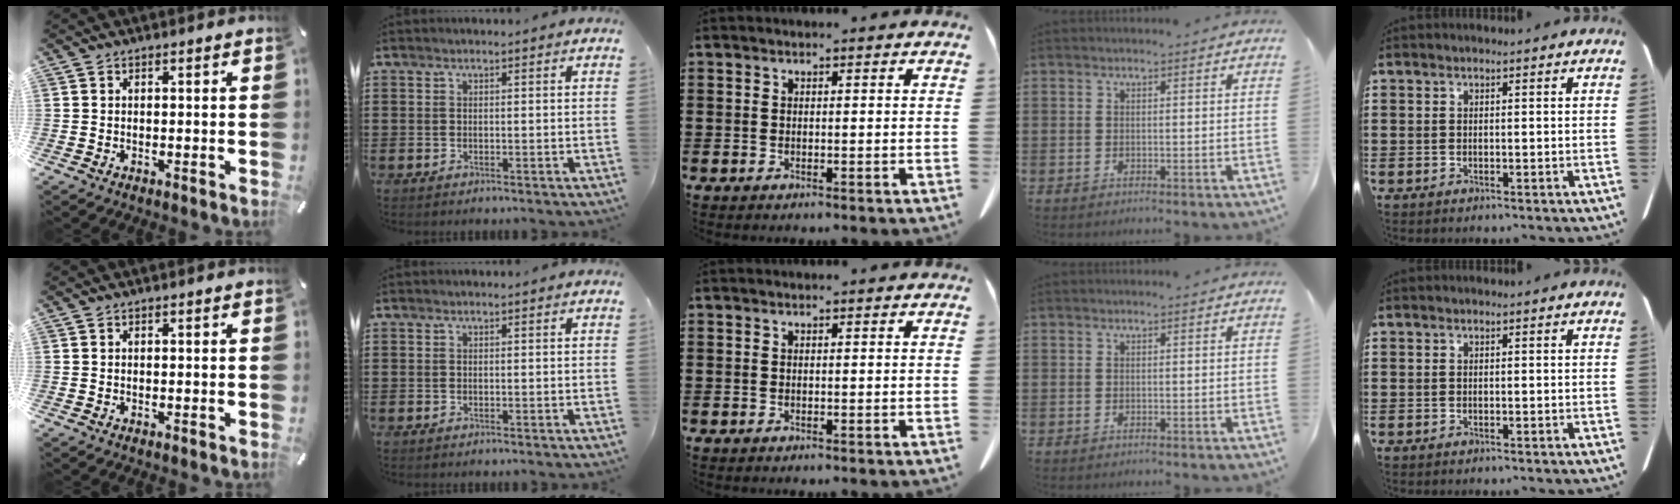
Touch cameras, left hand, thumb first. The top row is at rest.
{}